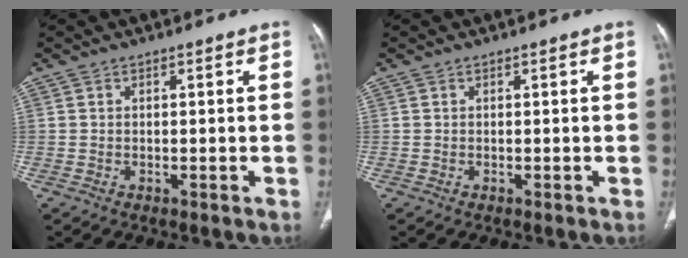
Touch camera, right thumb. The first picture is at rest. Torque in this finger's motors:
{"motor_torque": [0.23, 0.22, -0.03, -0.03, 0.00]}